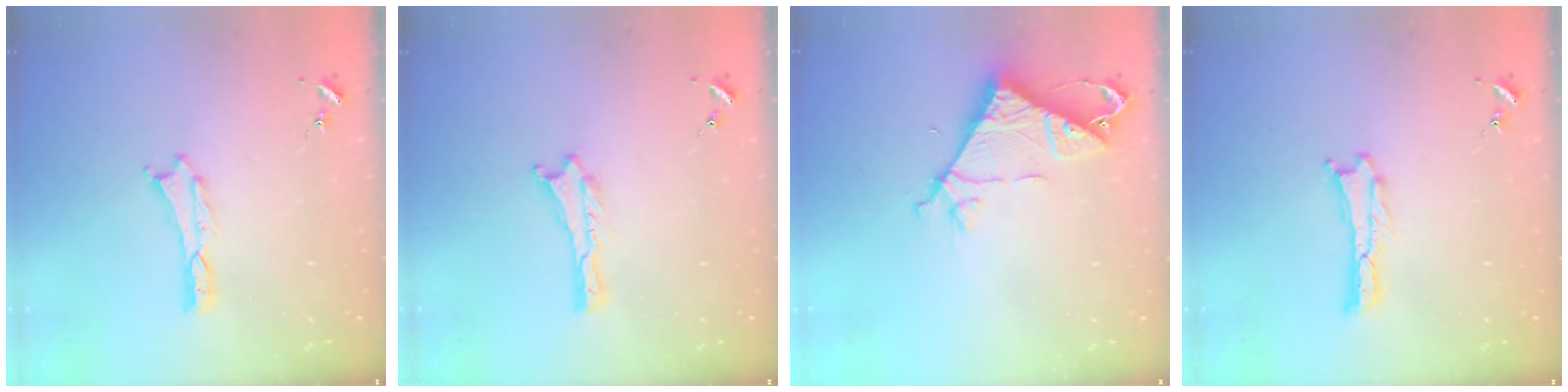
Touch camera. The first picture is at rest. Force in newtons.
{"total": 0.0}
{"total": 7.5, "press": 7.5, "slide": 0.2}
{"total": 0.0}